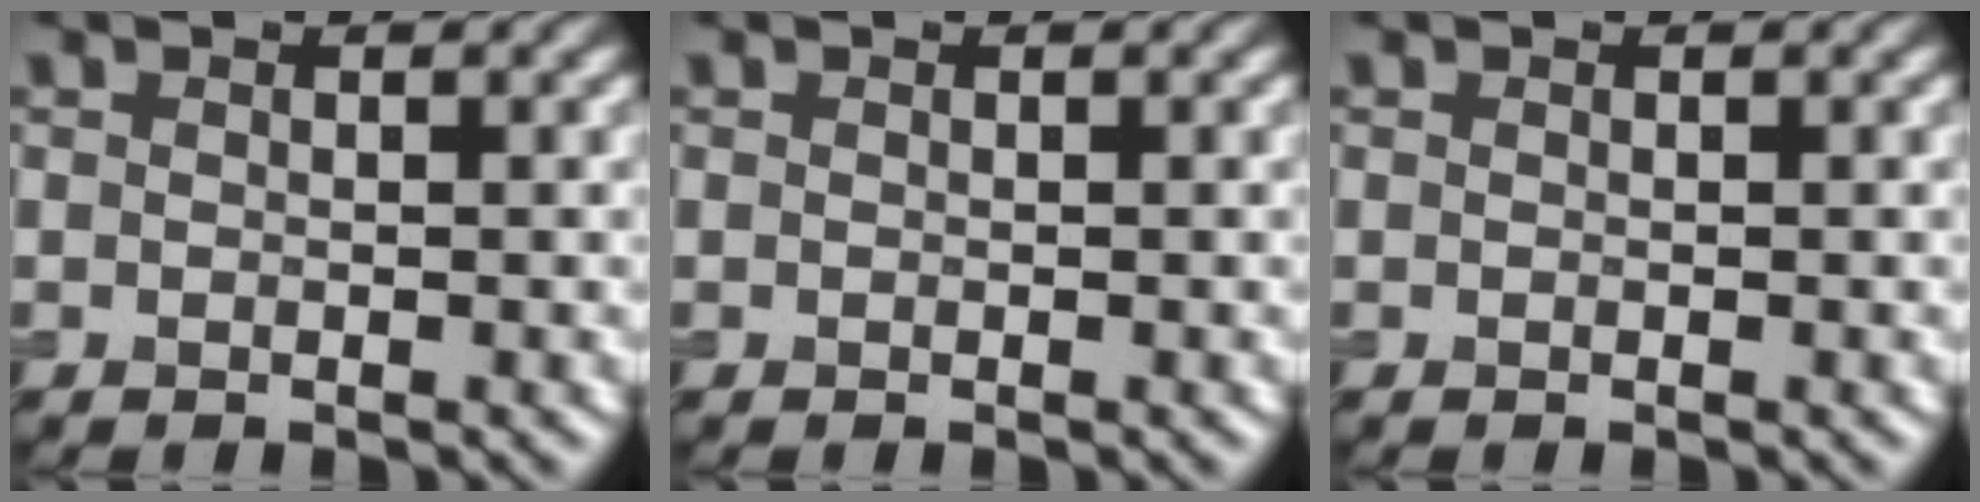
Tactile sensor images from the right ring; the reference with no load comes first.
{"total": 0.0}
{"total": 0.0}